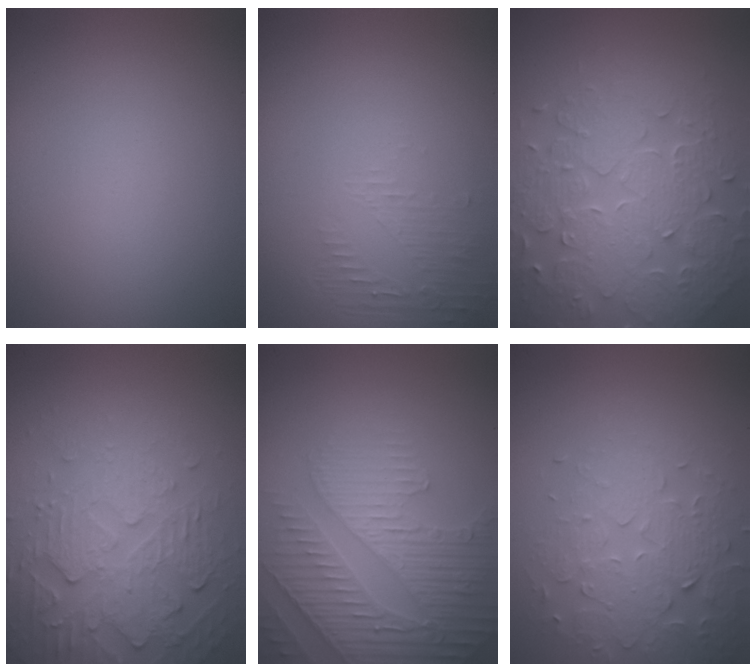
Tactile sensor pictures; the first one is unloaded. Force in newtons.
{"total": 1.3, "press": 0.0, "slide": 1.3}
{"total": 8.1, "press": 5.8, "slide": 5.7}
{"total": 5.4, "press": 3.7, "slide": 4.0}
{"total": 4.8, "press": 4.4, "slide": 1.9}
{"total": 3.9, "press": 3.6, "slide": 1.7}